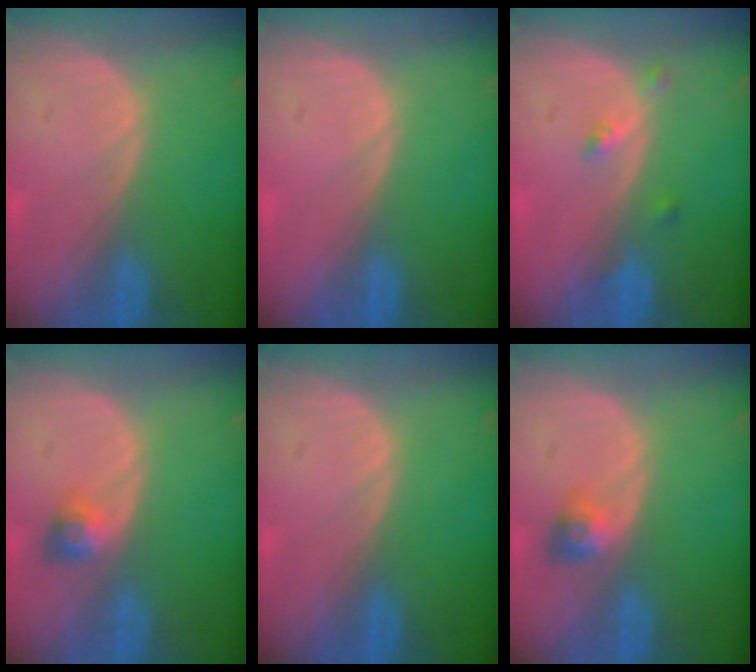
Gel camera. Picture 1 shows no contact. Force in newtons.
{"total": 0.0}
{"total": 2.2, "press": 1.8, "slide": 1.3}
{"total": 3.0, "press": 2.7, "slide": 1.3}
{"total": 0.0}
{"total": 3.0, "press": 2.7, "slide": 1.3}